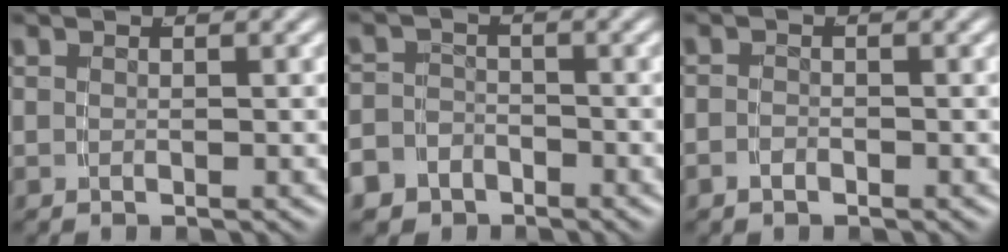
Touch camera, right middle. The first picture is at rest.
{"total": 5.3, "force": [-3.2, 4.1, 0.8], "torque": [-0.025, -0.021, -0.057]}
{"total": 1.1, "force": [-1.0, 0.4, 0.2], "torque": [-0.009, -0.009, -0.014]}